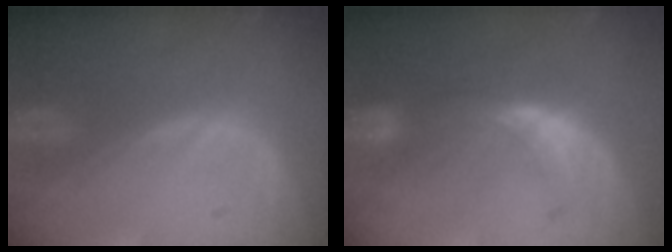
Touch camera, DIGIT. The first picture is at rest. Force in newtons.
{"total": 6.6, "press": 6.6, "slide": 0.6}